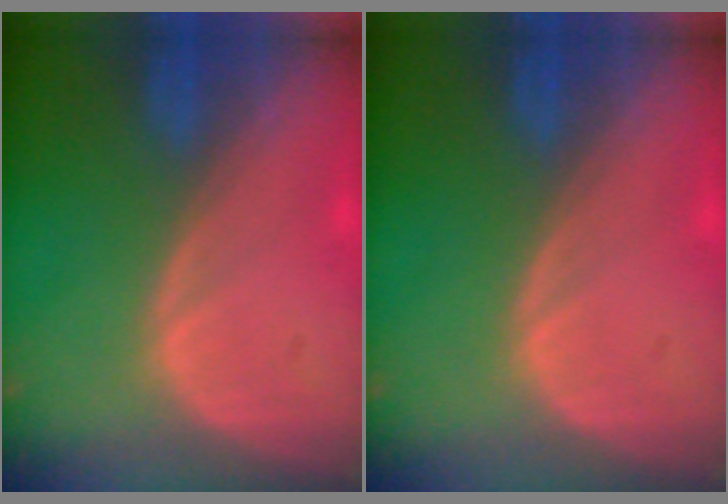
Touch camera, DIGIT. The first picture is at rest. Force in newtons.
{"total": 0.0}